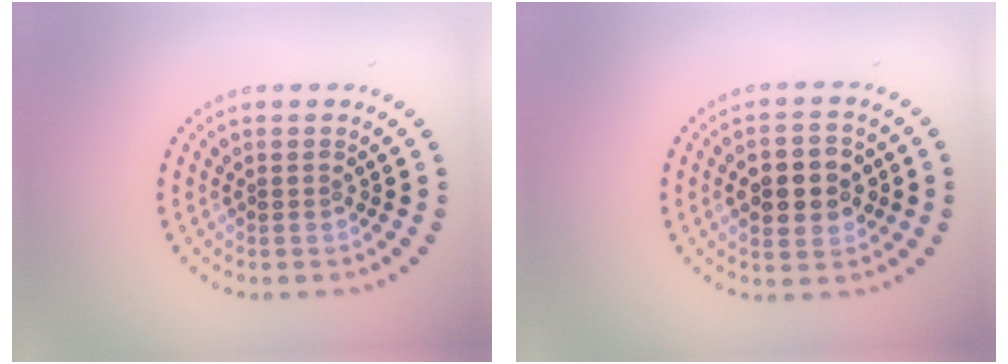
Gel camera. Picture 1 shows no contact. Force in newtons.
{"total": 4.8, "press": 4.8, "slide": 0.3}